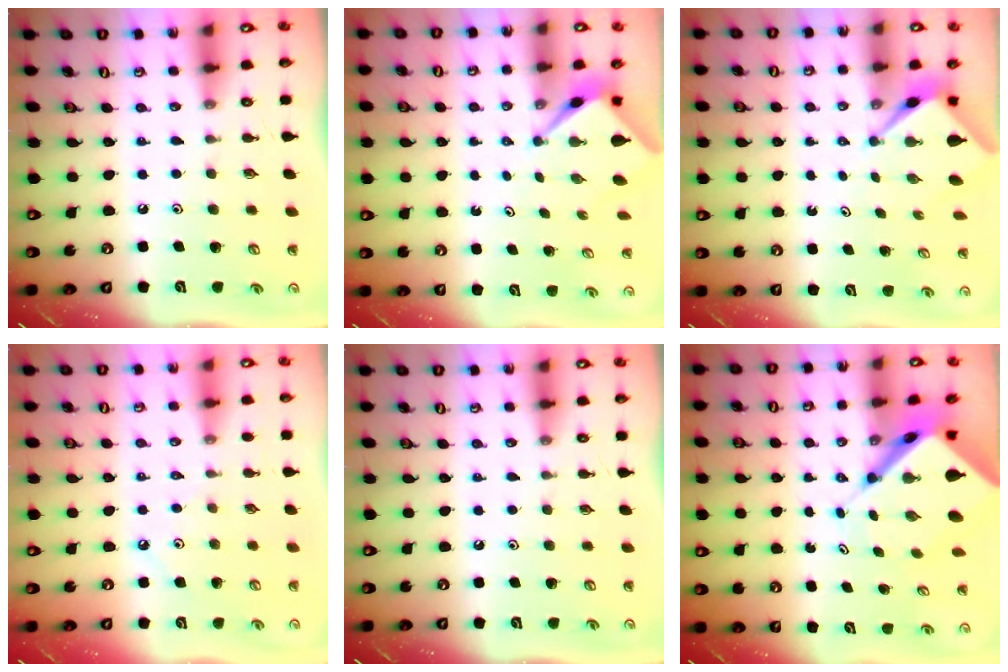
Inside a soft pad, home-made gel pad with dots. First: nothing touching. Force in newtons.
{"total": 2.7, "press": 2.7, "slide": 0.2}
{"total": 2.7, "press": 2.7, "slide": 0.2}
{"total": 2.2, "press": 2.2, "slide": 0.4}
{"total": 0.0}
{"total": 8.9, "press": 8.9, "slide": 0.8}